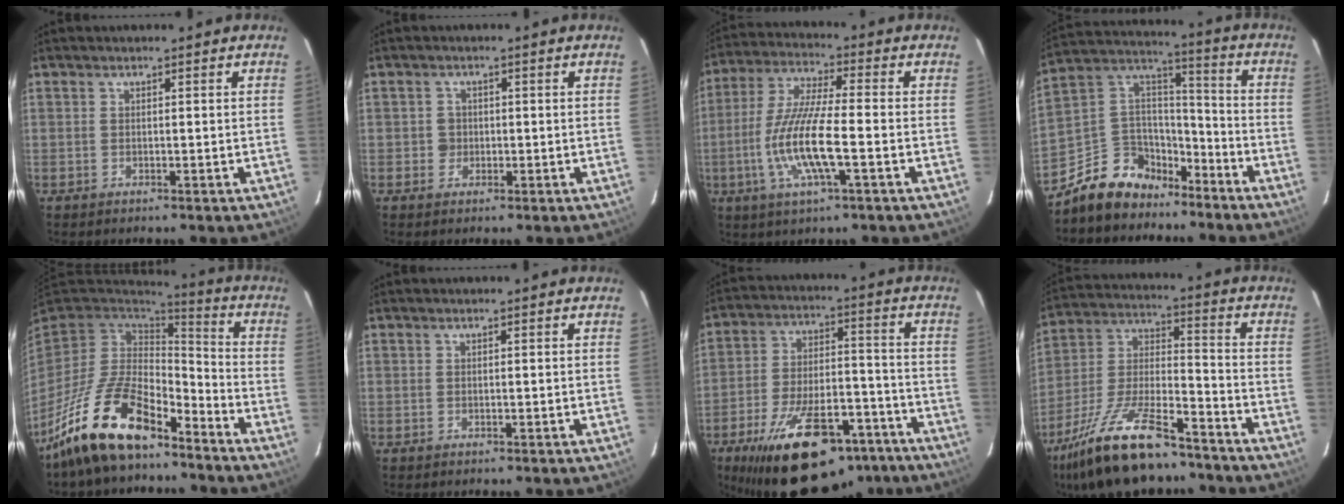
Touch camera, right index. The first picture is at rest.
{"total": 2.1, "force": [-0.3, 2.1, 0.2], "torque": [-0.001, 0.005, -0.003]}
{"total": 13.5, "force": [-3.6, 2.2, 12.8], "torque": [-0.263, -0.007, -0.070]}
{"total": 13.6, "force": [-9.8, 8.7, 3.6], "torque": [-0.095, 0.063, -0.165]}
{"total": 17.8, "force": [-12.6, 6.8, 10.6], "torque": [-0.224, -0.015, -0.233]}
{"total": 0.0}
{"total": 26.4, "force": [-18.9, 10.8, 14.8], "torque": [-0.259, 0.000, -0.268]}
{"total": 21.7, "force": [-16.1, 6.8, 12.9], "torque": [-0.261, -0.012, -0.276]}